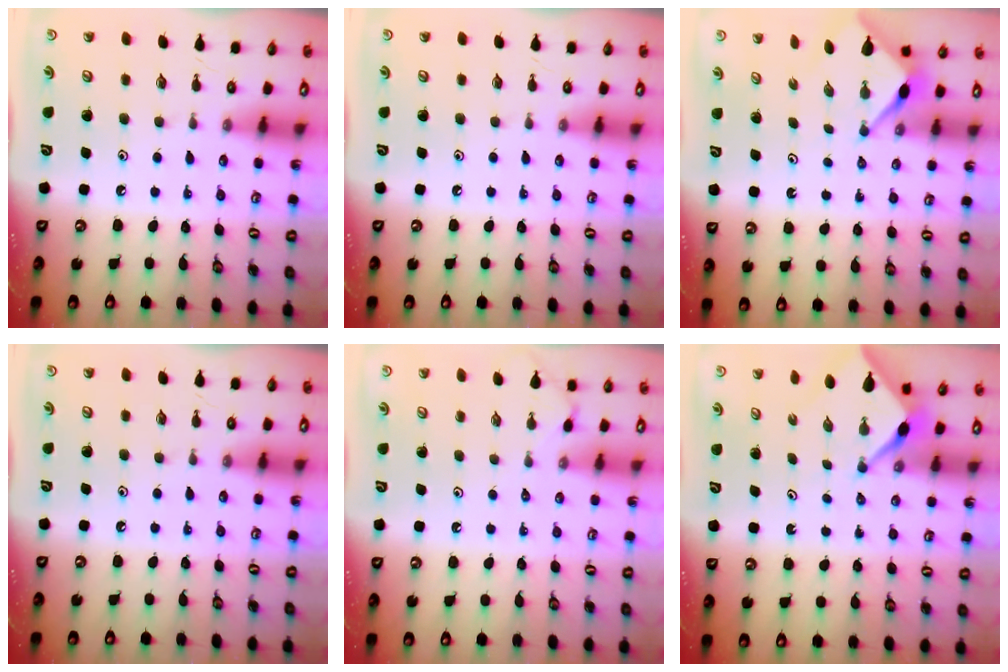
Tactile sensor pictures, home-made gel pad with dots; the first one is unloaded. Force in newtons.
{"total": 0.0}
{"total": 2.9, "press": 2.9, "slide": 0.3}
{"total": 0.0}
{"total": 2.1, "press": 2.1, "slide": 0.3}
{"total": 2.2, "press": 2.2, "slide": 0.3}